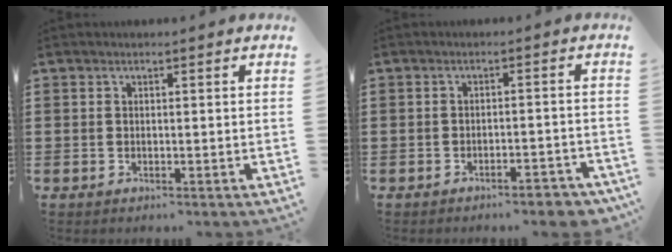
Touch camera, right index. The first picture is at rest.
{"total": 3.1, "force": [-2.9, 0.1, 1.3], "torque": [-0.022, -0.001, -0.056]}